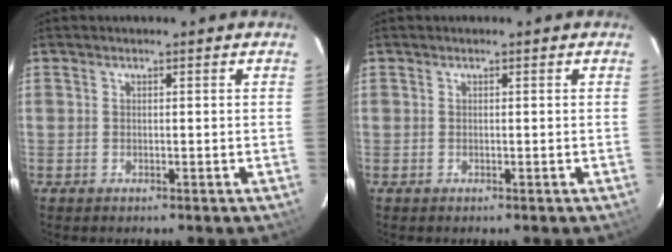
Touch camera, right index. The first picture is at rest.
{"total": 0.0}